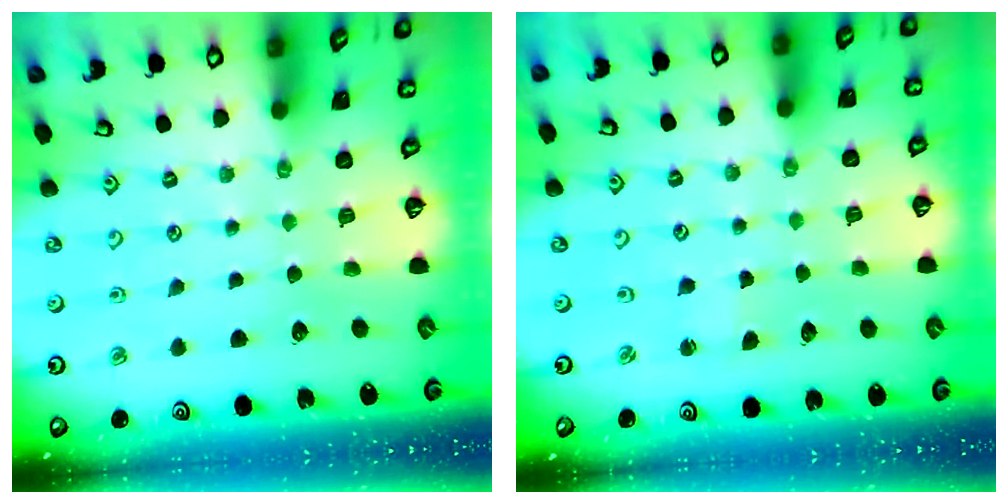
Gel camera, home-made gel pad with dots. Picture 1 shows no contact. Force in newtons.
{"total": 1.5, "press": 1.5, "slide": 0.3}